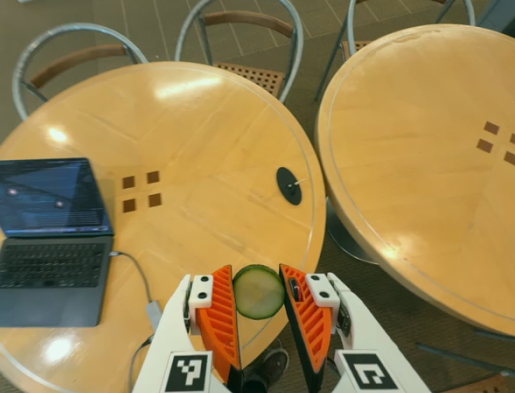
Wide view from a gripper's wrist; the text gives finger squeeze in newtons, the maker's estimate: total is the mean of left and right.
{"total": 7.5, "left": 7.2, "right": 7.8}